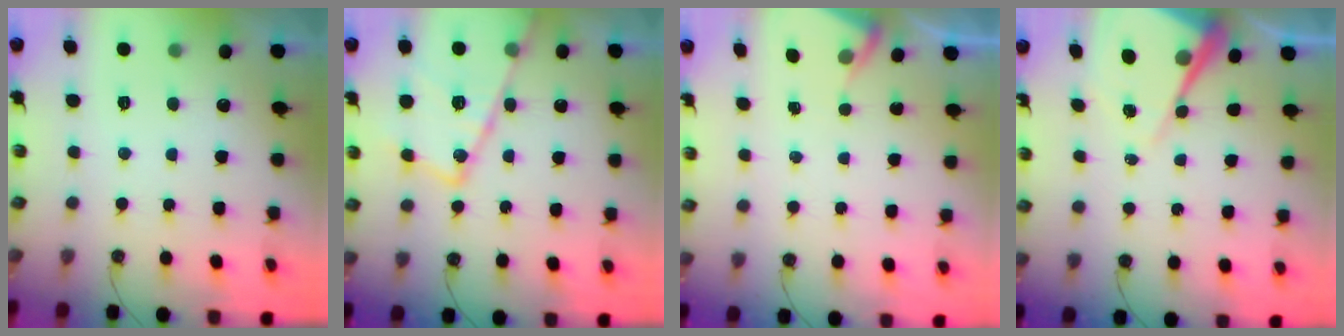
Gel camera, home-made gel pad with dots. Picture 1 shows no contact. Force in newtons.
{"total": 19.4, "press": 19.3, "slide": 1.7}
{"total": 3.0, "press": 3.0, "slide": 0.5}
{"total": 10.6, "press": 10.5, "slide": 0.8}